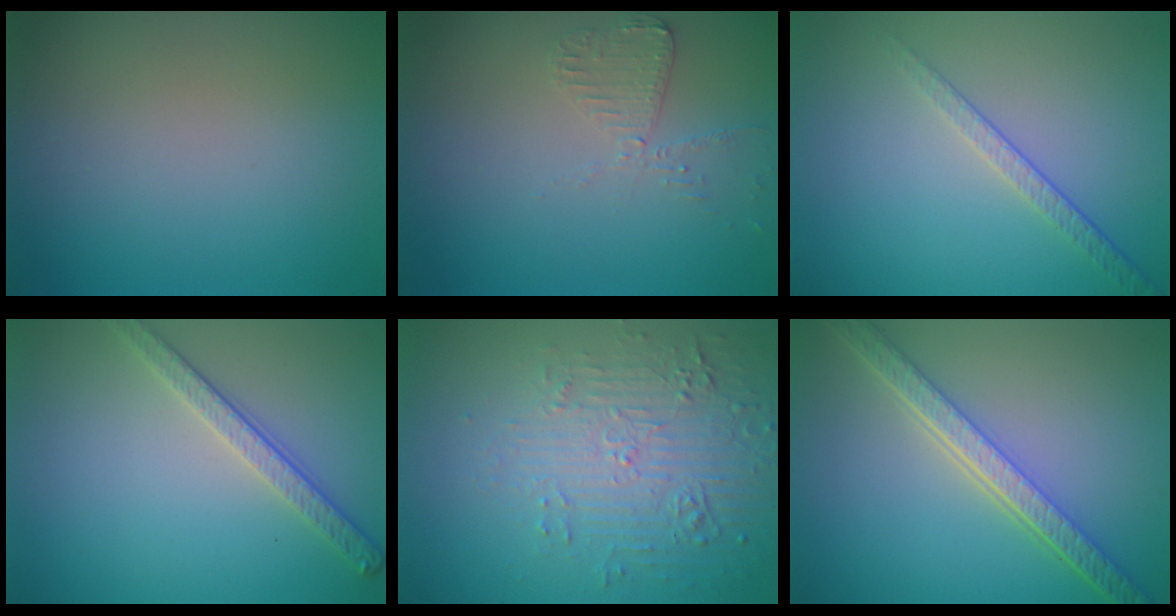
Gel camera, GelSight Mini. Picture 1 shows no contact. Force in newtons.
{"total": 2.4, "press": 2.4, "slide": 0.2}
{"total": 1.9, "press": 1.4, "slide": 1.3}
{"total": 2.8, "press": 2.6, "slide": 1.1}
{"total": 5.3, "press": 3.6, "slide": 3.9}
{"total": 5.7, "press": 4.4, "slide": 3.7}